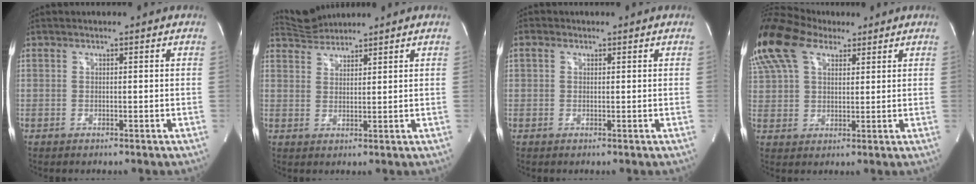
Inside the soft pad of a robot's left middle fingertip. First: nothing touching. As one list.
[{"total": 3.7, "force": [3.7, -0.2, -0.7], "torque": [0.003, 0.009, 0.077]}, {"total": 0.7, "force": [-0.5, -0.5, -0.3], "torque": [-0.009, 0.008, 0.002]}, {"total": 18.1, "force": [11.0, 10.0, 10.2], "torque": [-0.293, 0.069, 0.214]}]